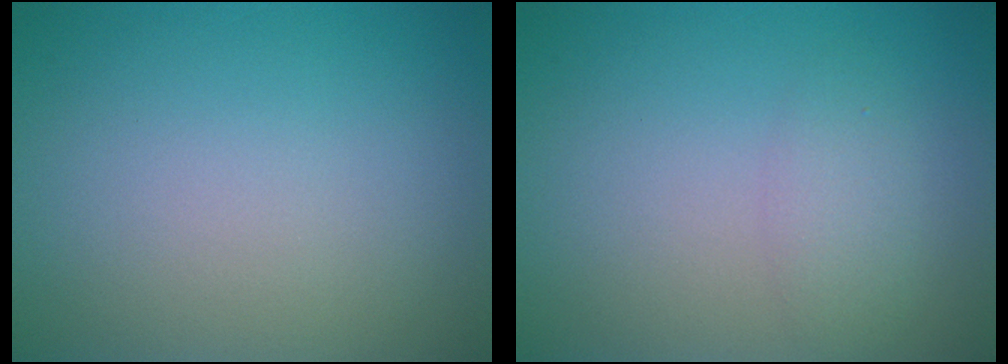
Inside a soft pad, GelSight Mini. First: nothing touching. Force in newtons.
{"total": 1.7, "press": 1.7, "slide": 0.1}